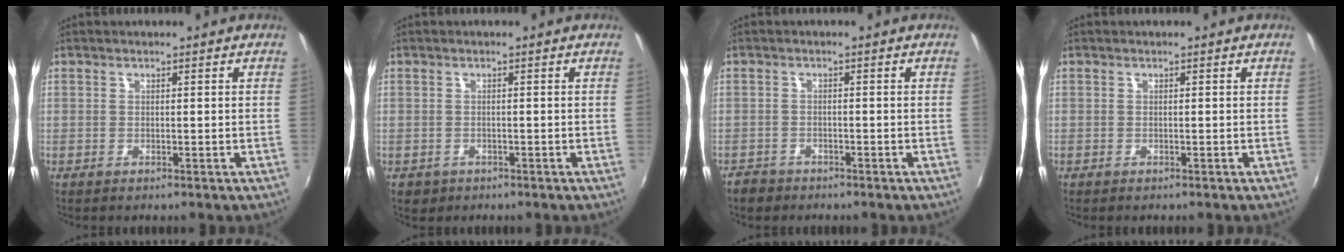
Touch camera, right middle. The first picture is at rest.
{"total": 2.5, "force": [-1.1, 2.0, 0.8], "torque": [-0.021, -0.005, -0.013]}
{"total": 3.2, "force": [-2.5, 1.9, 0.6], "torque": [-0.024, -0.003, -0.046]}
{"total": 0.0}